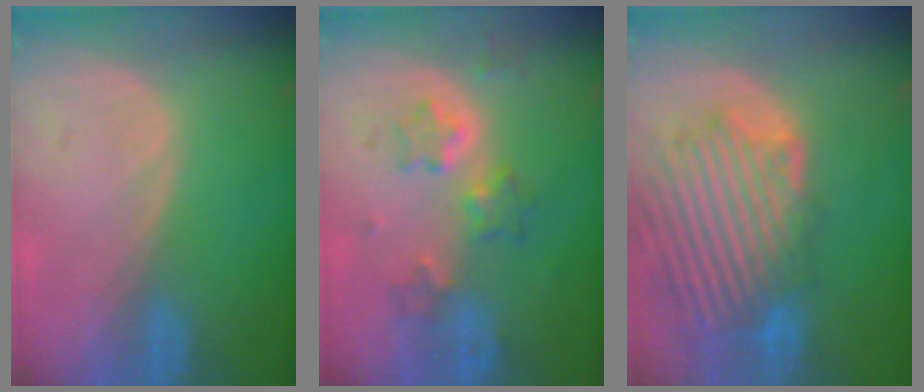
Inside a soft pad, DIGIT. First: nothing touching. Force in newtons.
{"total": 5.6, "press": 5.6, "slide": 0.4}
{"total": 11.8, "press": 11.1, "slide": 4.0}